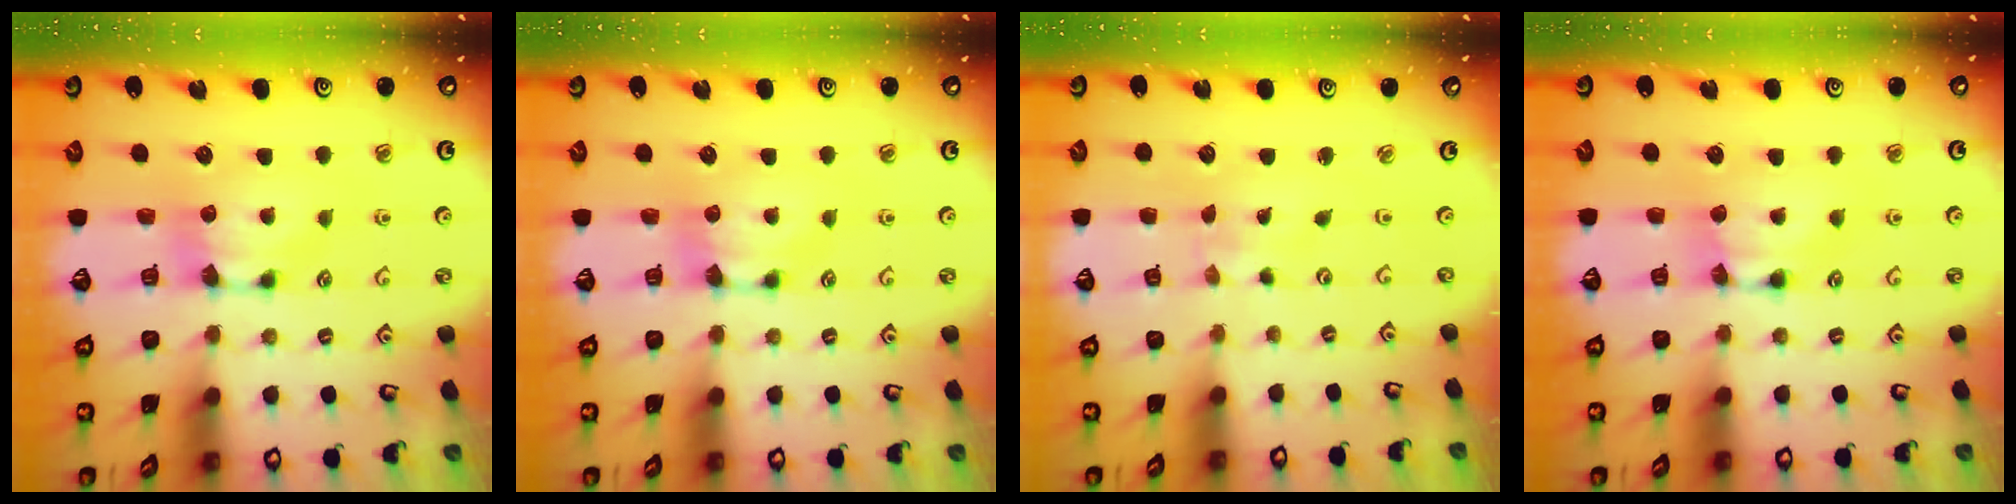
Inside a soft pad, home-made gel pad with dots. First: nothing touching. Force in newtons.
{"total": 0.0}
{"total": 4.3, "press": 4.3, "slide": 0.2}
{"total": 1.5, "press": 1.5, "slide": 0.2}